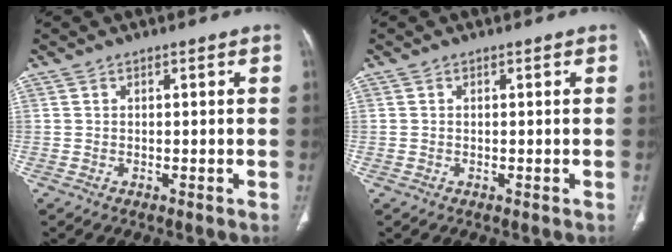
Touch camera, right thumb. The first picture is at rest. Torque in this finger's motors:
{"motor_torque": [0.97, 0.91, 0.03, -0.25, -0.02]}